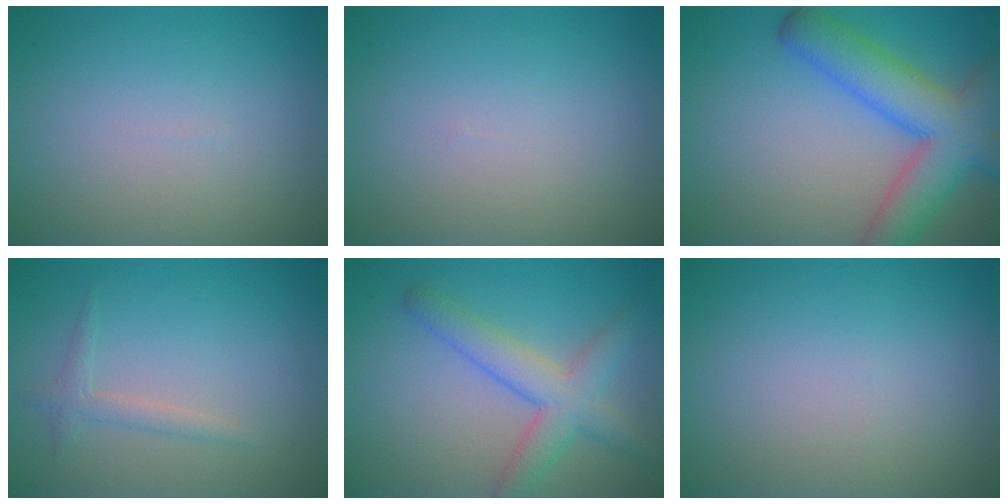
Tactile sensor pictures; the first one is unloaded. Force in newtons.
{"total": 0.0}
{"total": 8.2, "press": 8.1, "slide": 0.5}
{"total": 1.4, "press": 1.4, "slide": 0.1}
{"total": 4.5, "press": 4.5, "slide": 0.2}
{"total": 0.0}